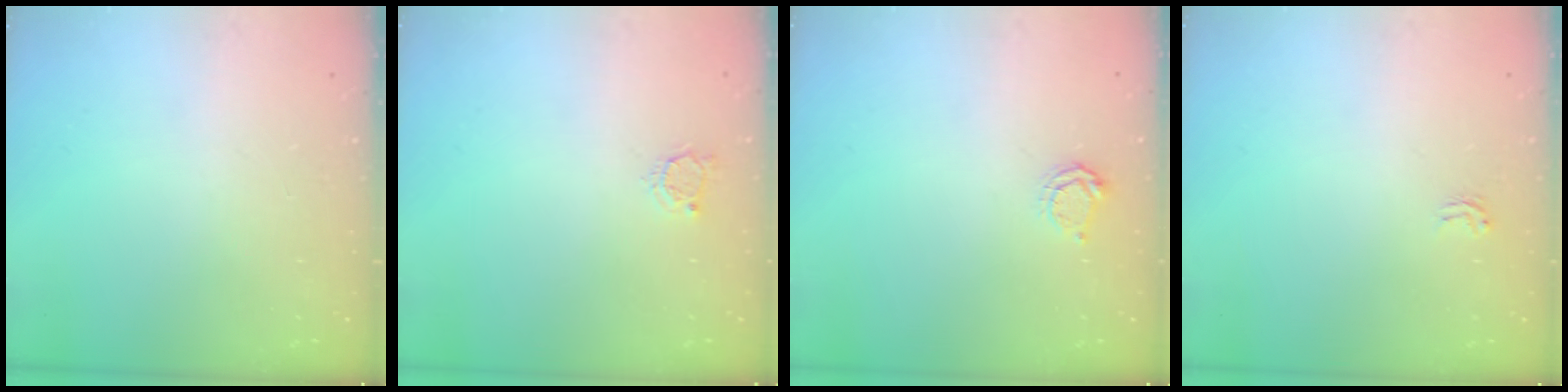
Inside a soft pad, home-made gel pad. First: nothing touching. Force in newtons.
{"total": 3.0, "press": 3.0, "slide": 0.4}
{"total": 4.2, "press": 4.2, "slide": 0.5}
{"total": 1.9, "press": 1.9, "slide": 0.1}